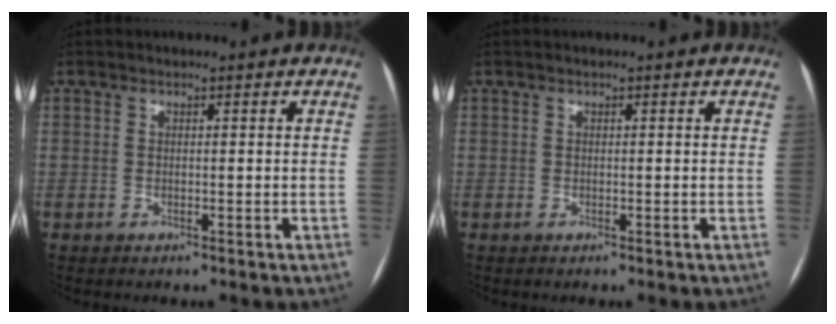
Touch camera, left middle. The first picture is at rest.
{"total": 0.0}